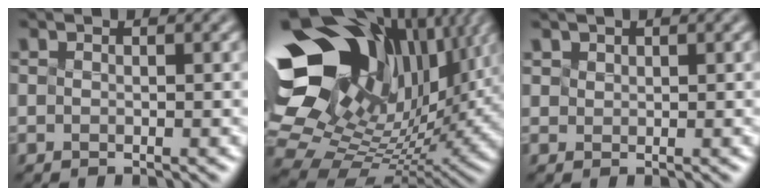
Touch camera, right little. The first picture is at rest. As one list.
[{"total": 17.0, "force": [7.4, 10.8, 10.9], "torque": [-0.226, 0.037, 0.133]}, {"total": 0.8, "force": [0.7, -0.1, -0.4], "torque": [0.000, 0.002, 0.026]}]